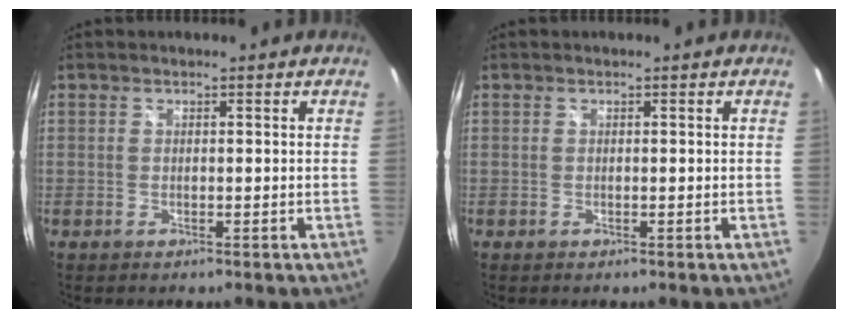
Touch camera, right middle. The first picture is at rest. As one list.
[{"total": 0.0}]